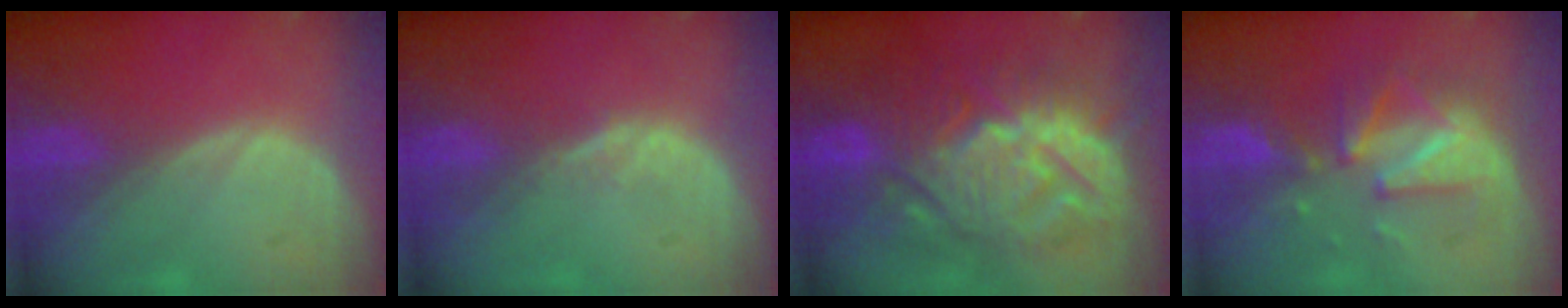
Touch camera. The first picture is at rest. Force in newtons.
{"total": 1.5, "press": 1.2, "slide": 0.9}
{"total": 13.9, "press": 13.9, "slide": 1.3}
{"total": 7.9, "press": 7.9, "slide": 0.6}